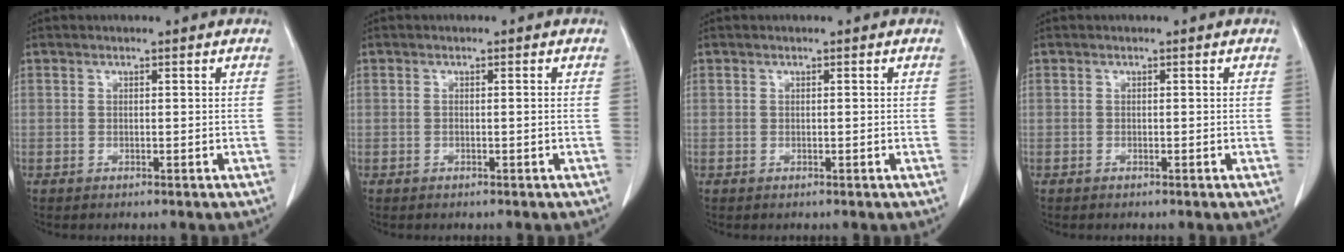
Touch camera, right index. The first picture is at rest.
{"total": 0.7, "force": [-0.2, -0.1, 0.7], "torque": [-0.014, 0.002, 0.000]}
{"total": 0.0}
{"total": 0.0}